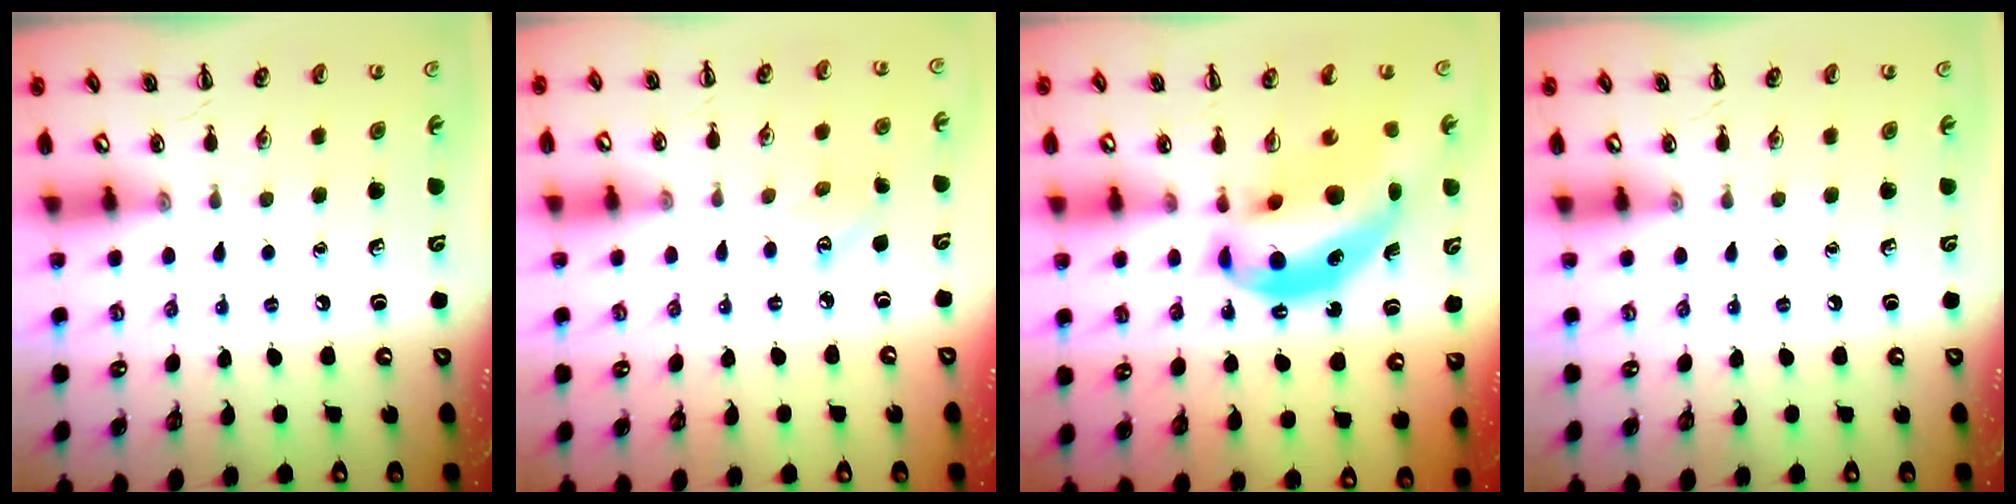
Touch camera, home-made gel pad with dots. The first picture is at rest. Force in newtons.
{"total": 2.9, "press": 2.8, "slide": 0.8}
{"total": 13.4, "press": 13.0, "slide": 3.1}
{"total": 0.0}